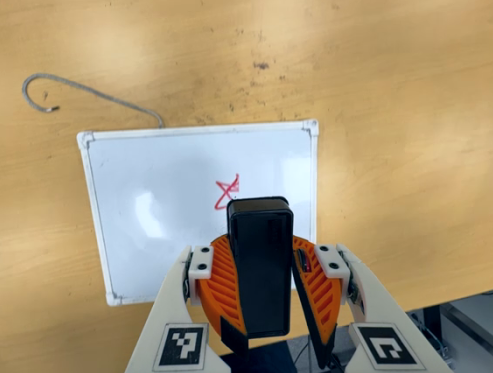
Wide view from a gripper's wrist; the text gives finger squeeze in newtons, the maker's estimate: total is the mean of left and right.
{"total": 11.3, "left": 11.3, "right": 11.4}